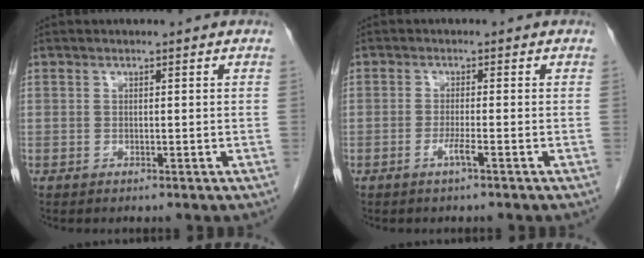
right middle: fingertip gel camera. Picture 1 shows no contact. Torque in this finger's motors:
{"motor_torque": [0.74, -0.28, 0.02, 0.04]}